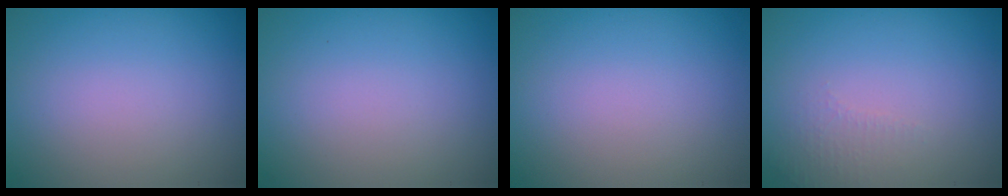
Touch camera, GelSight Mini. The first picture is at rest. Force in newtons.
{"total": 0.0}
{"total": 0.0}
{"total": 1.4, "press": 1.3, "slide": 0.4}